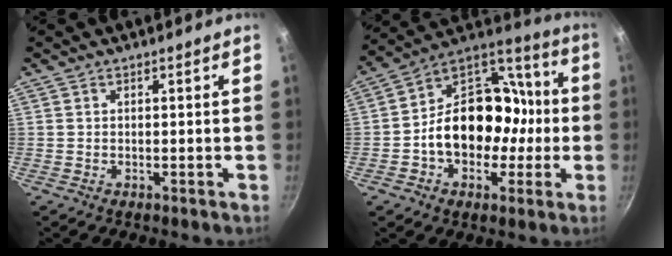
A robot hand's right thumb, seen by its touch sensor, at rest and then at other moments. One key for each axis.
{"total": 20.5, "fx": -2.4, "fy": 15.7, "fz": 12.9, "tx": -0.170, "ty": 0.063, "tz": -0.044}